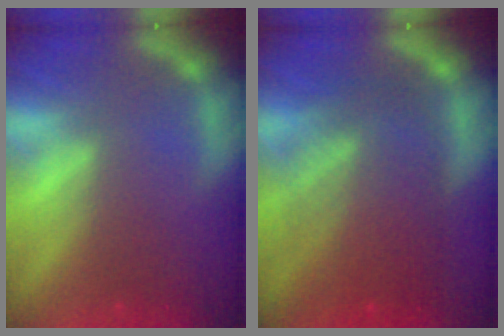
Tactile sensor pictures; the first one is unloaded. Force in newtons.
{"total": 9.5}